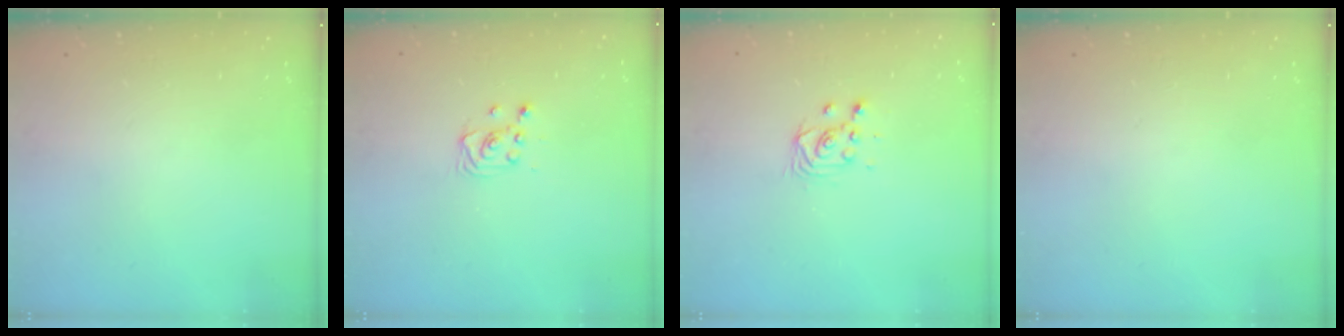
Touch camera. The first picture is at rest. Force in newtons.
{"total": 2.9, "press": 2.9, "slide": 0.4}
{"total": 3.3, "press": 3.3, "slide": 0.4}
{"total": 0.0}